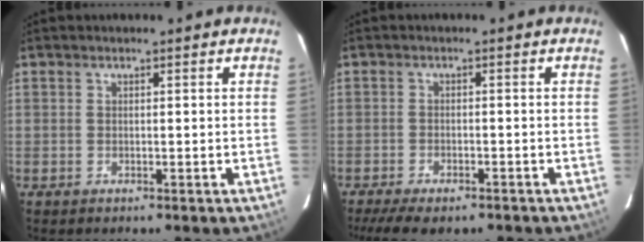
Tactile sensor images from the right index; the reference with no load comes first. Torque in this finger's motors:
{"motor_torque": [0.64, -1.28, 0.19, 0.09]}